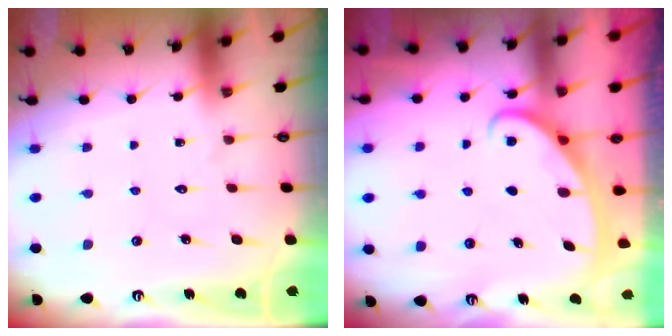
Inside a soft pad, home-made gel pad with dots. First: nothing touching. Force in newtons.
{"total": 2.8, "press": 2.8, "slide": 0.4}